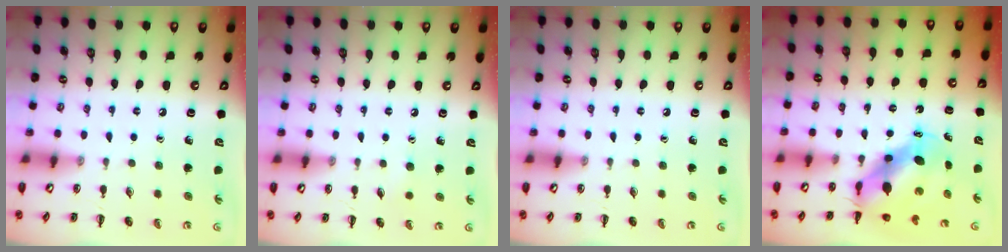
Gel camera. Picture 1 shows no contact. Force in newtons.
{"total": 3.9, "press": 3.7, "slide": 1.0}
{"total": 0.0}
{"total": 7.6, "press": 7.4, "slide": 1.8}